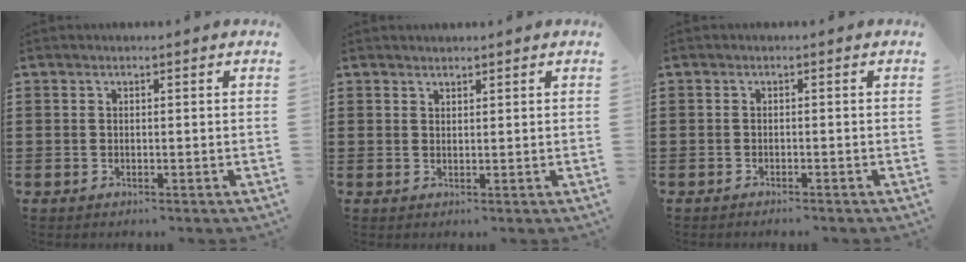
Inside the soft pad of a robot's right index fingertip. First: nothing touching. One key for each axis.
{"total": 1.2, "fx": 1.2, "fy": 0.3, "fz": -0.2, "tx": 0.002, "ty": 0.002, "tz": 0.023}
{"total": 0.7, "fx": -0.7, "fy": 0.0, "fz": 0.1, "tx": -0.004, "ty": -0.001, "tz": -0.015}